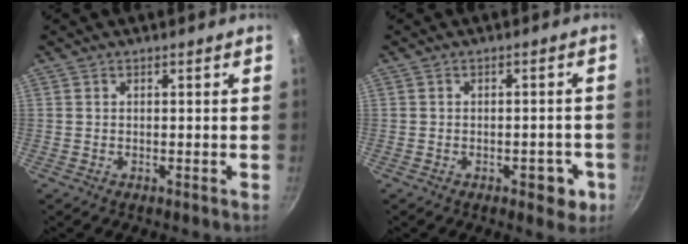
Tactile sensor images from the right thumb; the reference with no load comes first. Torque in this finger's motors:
{"motor_torque": [0.70, 0.94, -0.15, 0.06, 0.15]}